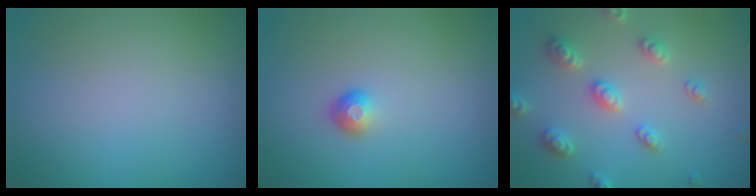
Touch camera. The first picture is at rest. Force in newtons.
{"total": 1.2, "press": 1.0, "slide": 0.6}
{"total": 4.0, "press": 3.4, "slide": 2.1}